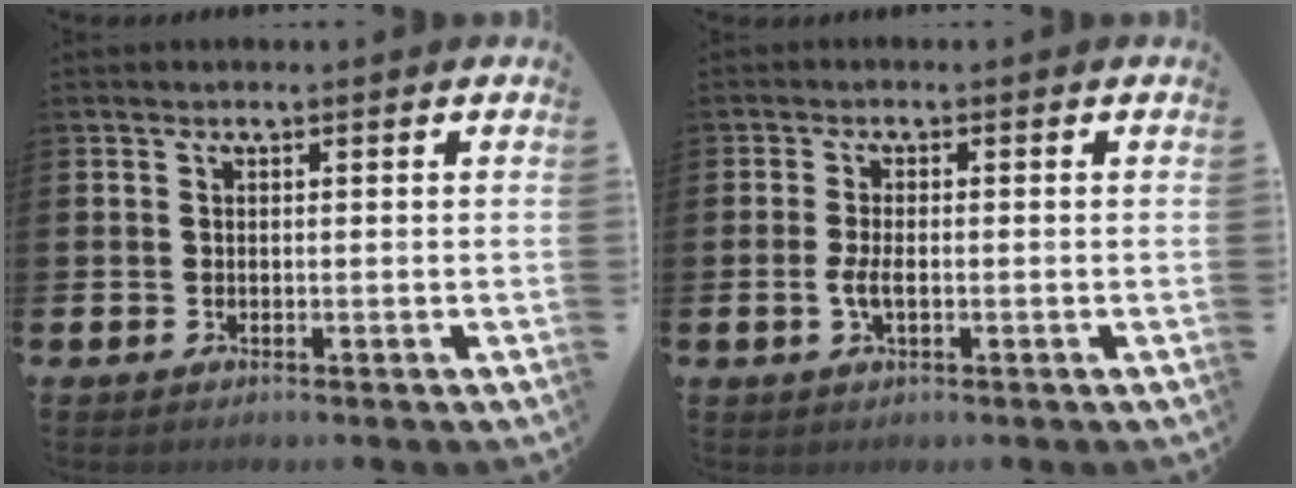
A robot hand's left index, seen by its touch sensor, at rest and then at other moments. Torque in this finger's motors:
{"motor_torque": [0.04, 0.02, 0.05, 0.05]}